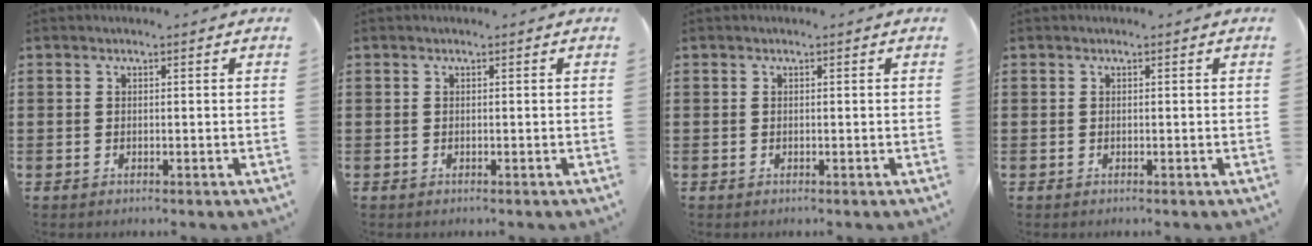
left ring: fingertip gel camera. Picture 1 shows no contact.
{"total": 0.0}
{"total": 0.0}
{"total": 0.0}